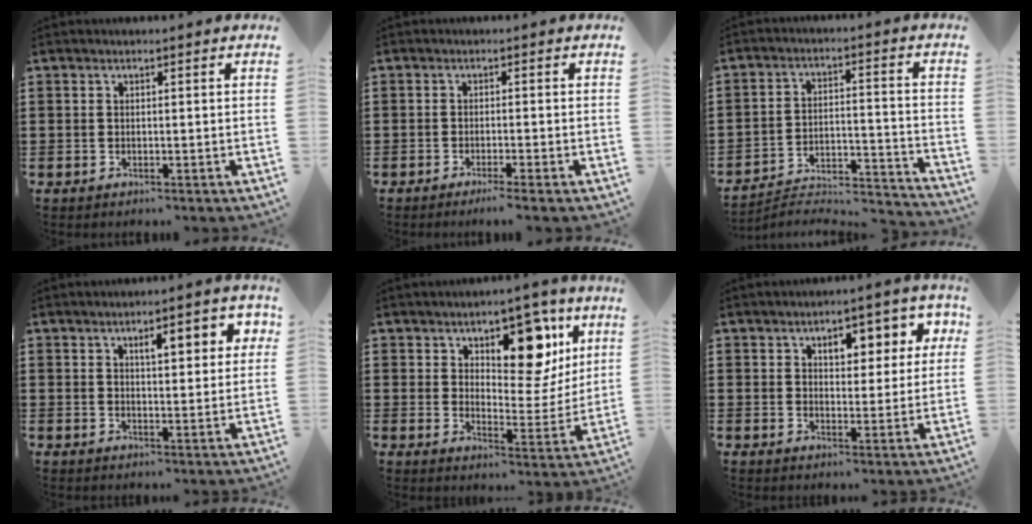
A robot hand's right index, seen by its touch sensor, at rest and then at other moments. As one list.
[{"total": 1.5, "force": [-1.2, -0.3, 0.9], "torque": [-0.015, -0.002, -0.022]}, {"total": 3.6, "force": [-3.4, 0.7, 0.8], "torque": [-0.023, -0.006, -0.077]}, {"total": 4.8, "force": [2.1, 1.6, 4.1], "torque": [-0.061, -0.002, 0.028]}, {"total": 11.3, "force": [6.9, 5.5, 7.1], "torque": [-0.105, -0.033, 0.117]}, {"total": 5.8, "force": [2.8, 3.3, 3.8], "torque": [-0.057, 0.000, 0.040]}]